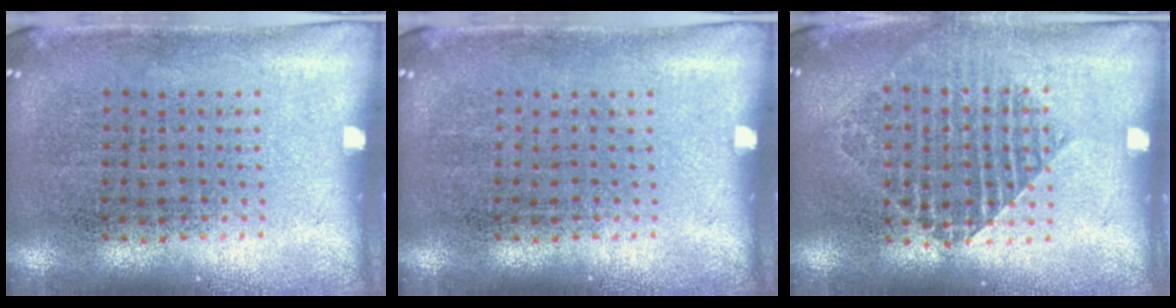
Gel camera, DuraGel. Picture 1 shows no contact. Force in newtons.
{"total": 0.0}
{"total": 1.4, "press": 1.3, "slide": 0.5}